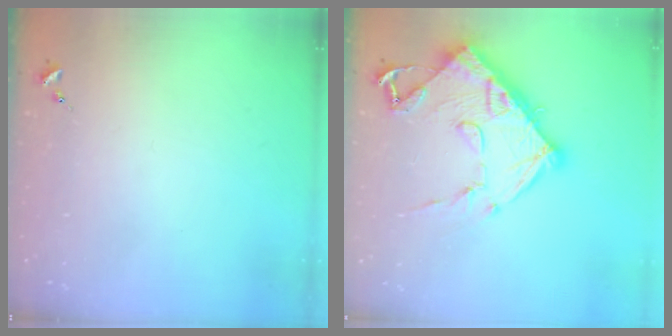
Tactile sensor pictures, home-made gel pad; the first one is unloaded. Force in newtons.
{"total": 16.4, "press": 16.4, "slide": 1.4}